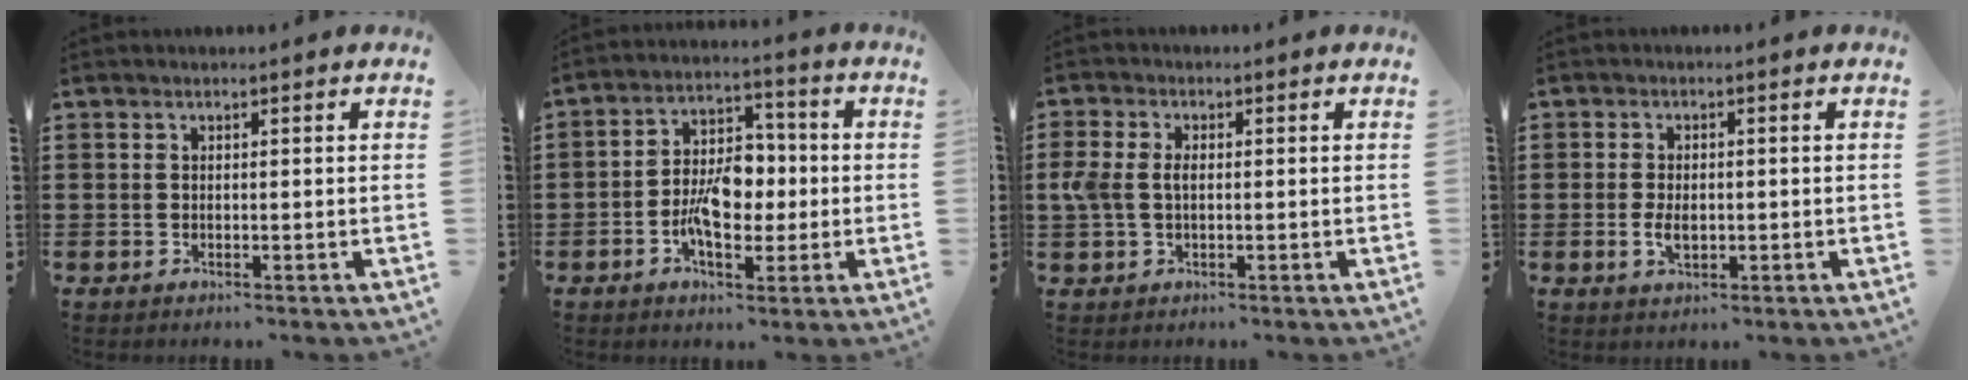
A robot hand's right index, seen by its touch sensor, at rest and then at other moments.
{"total": 7.6, "force": [-1.6, 4.8, 5.7], "torque": [-0.100, 0.004, -0.036]}
{"total": 3.5, "force": [0.1, 2.3, 2.6], "torque": [-0.077, 0.000, -0.007]}
{"total": 2.9, "force": [-0.4, 1.6, 2.3], "torque": [-0.045, 0.000, -0.006]}